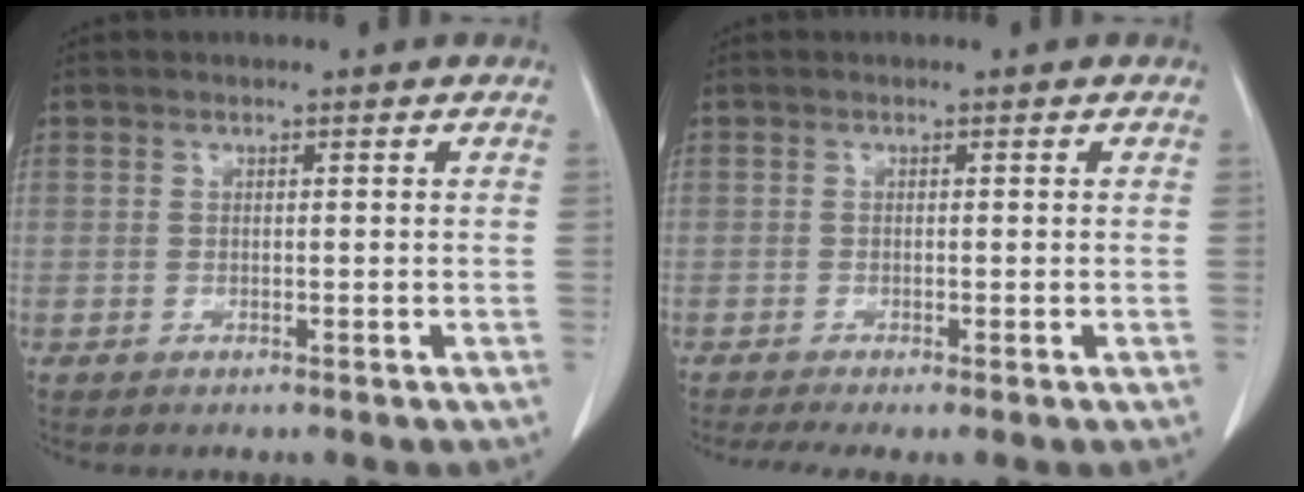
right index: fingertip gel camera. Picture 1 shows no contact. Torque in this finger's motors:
{"motor_torque": [0.46, -0.42, 0.19, 0.04]}